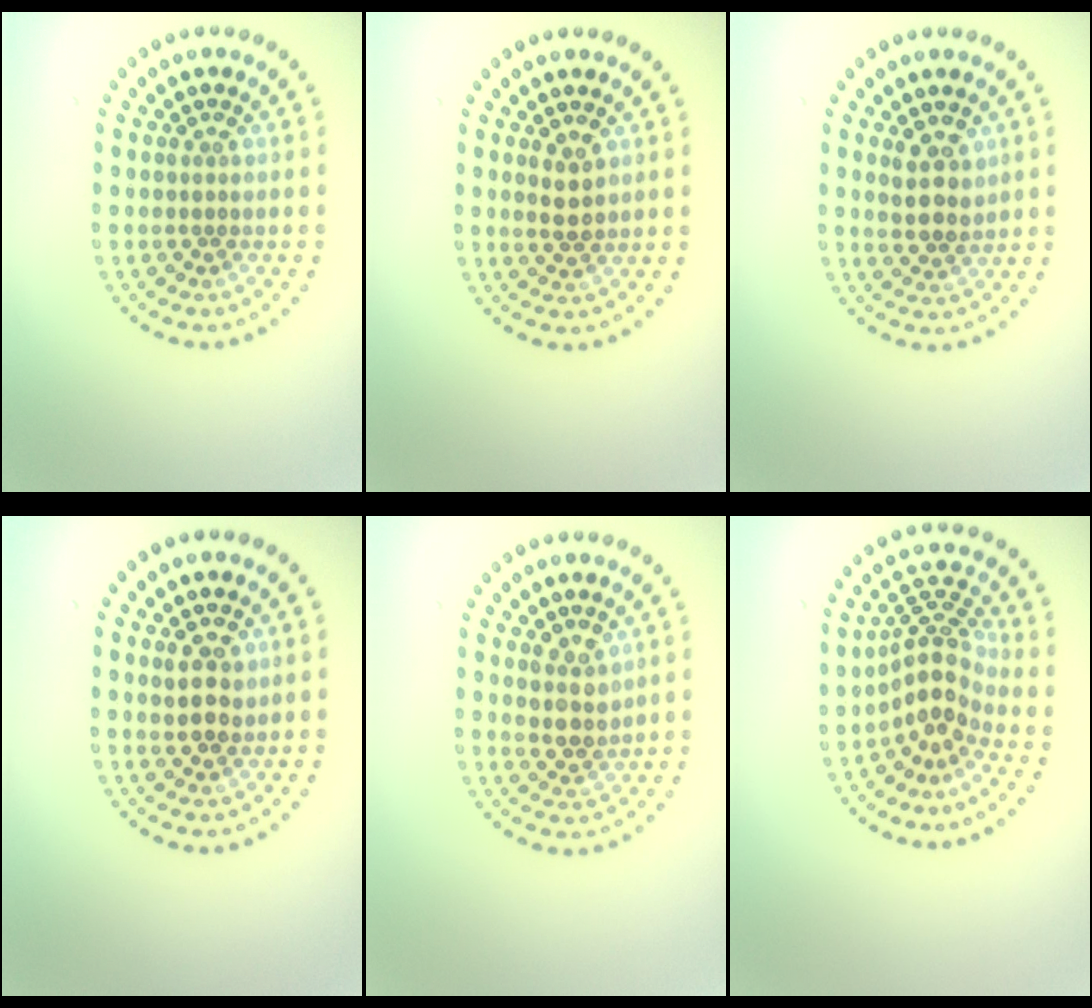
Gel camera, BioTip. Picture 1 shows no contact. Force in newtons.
{"total": 1.8, "press": 1.8, "slide": 0.5}
{"total": 2.9, "press": 2.7, "slide": 0.9}
{"total": 2.3, "press": 2.3, "slide": 0.6}
{"total": 2.5, "press": 2.2, "slide": 1.0}
{"total": 3.9, "press": 2.8, "slide": 2.7}